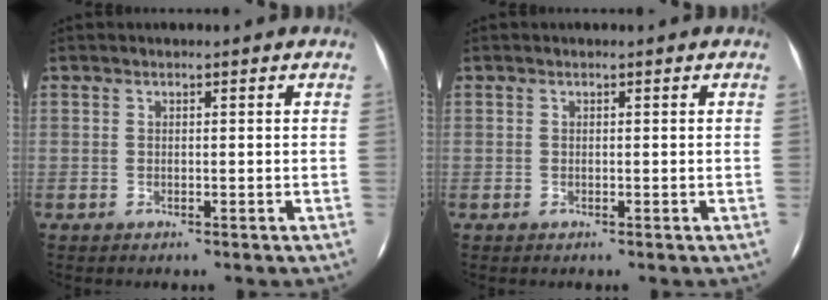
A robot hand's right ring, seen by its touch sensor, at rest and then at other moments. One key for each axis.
{"total": 0.0}